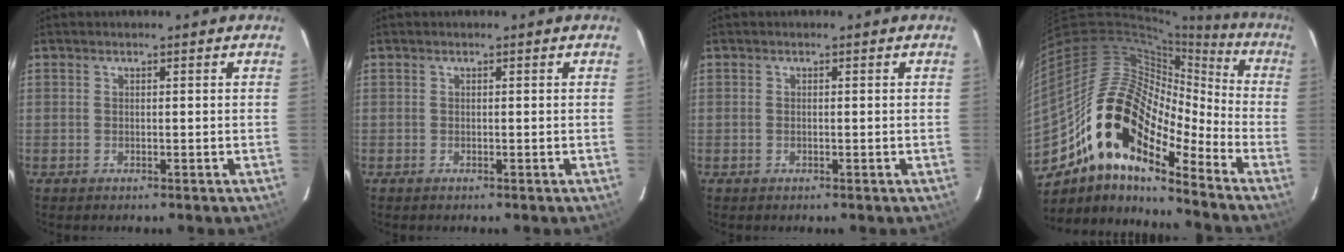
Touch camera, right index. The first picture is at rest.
{"total": 0.0}
{"total": 0.0}
{"total": 20.6, "force": [-12.6, 8.7, 13.8], "torque": [-0.241, -0.008, -0.250]}